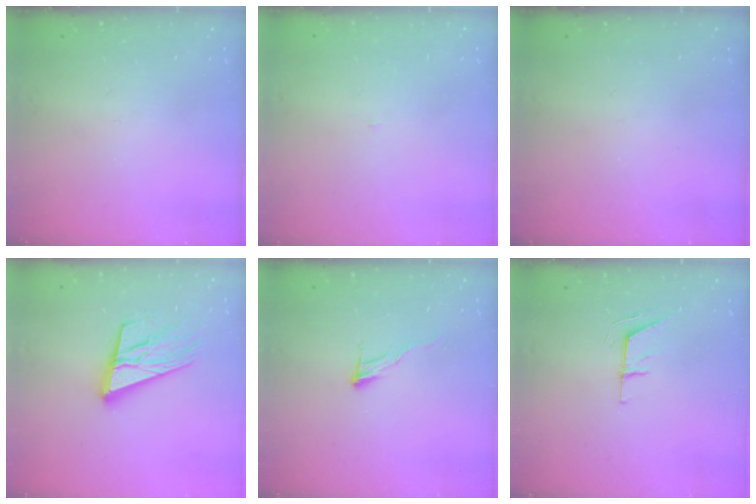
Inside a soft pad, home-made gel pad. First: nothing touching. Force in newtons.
{"total": 2.0, "press": 2.0, "slide": 0.1}
{"total": 0.0}
{"total": 18.2, "press": 17.7, "slide": 4.2}
{"total": 6.6, "press": 6.6, "slide": 0.5}
{"total": 4.5, "press": 4.5, "slide": 0.3}